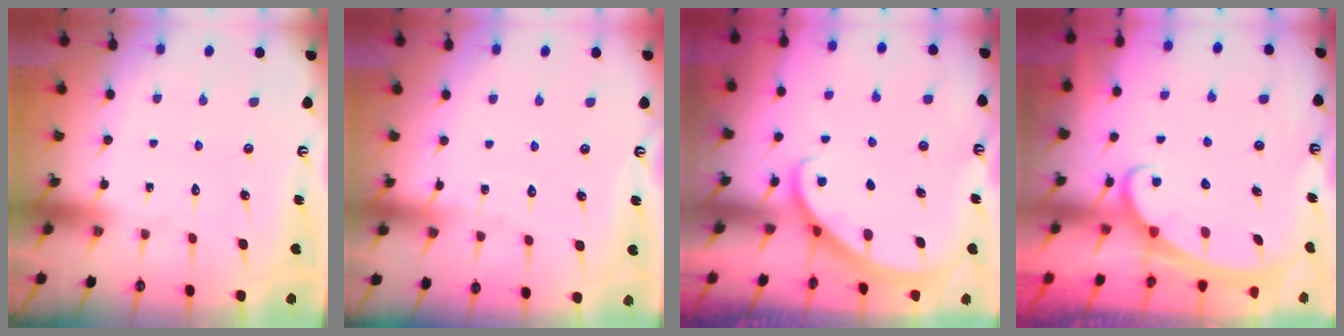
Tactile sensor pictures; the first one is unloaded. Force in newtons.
{"total": 3.0, "press": 3.0, "slide": 0.2}
{"total": 2.1, "press": 2.1, "slide": 0.2}
{"total": 2.3, "press": 2.3, "slide": 0.3}